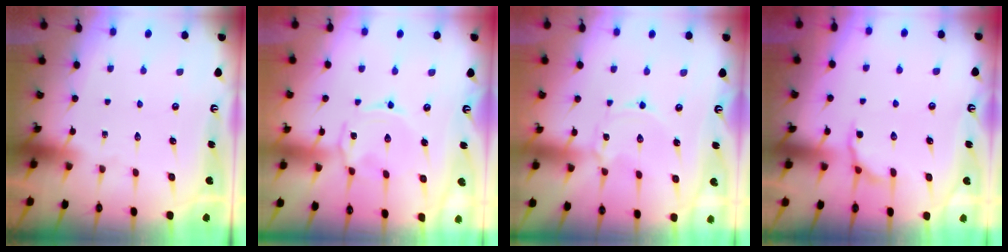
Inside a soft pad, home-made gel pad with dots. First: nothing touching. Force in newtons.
{"total": 1.7, "press": 1.6, "slide": 0.5}
{"total": 0.8, "press": 0.8, "slide": 0.1}
{"total": 5.6, "press": 5.1, "slide": 2.4}